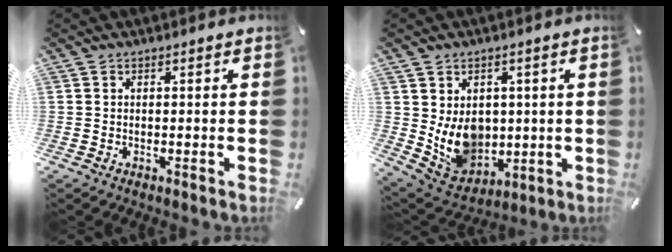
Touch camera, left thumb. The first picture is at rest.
{"total": 10.5, "force": [1.4, 9.3, 4.8], "torque": [-0.095, -0.017, 0.035]}